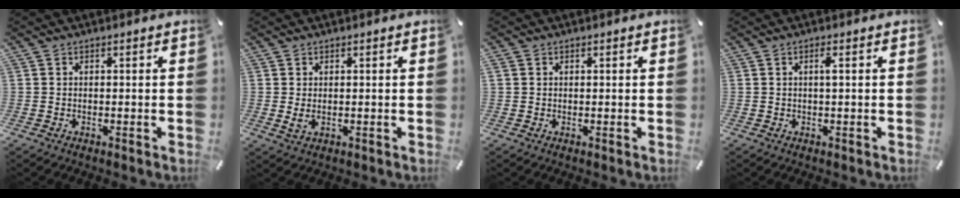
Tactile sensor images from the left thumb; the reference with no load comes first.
{"total": 2.0, "force": [0.3, 1.1, 1.6], "torque": [-0.030, -0.005, 0.002]}
{"total": 0.7, "force": [0.3, 0.6, 0.1], "torque": [-0.001, 0.004, 0.005]}
{"total": 1.8, "force": [0.3, 0.1, 1.7], "torque": [-0.035, 0.001, 0.004]}